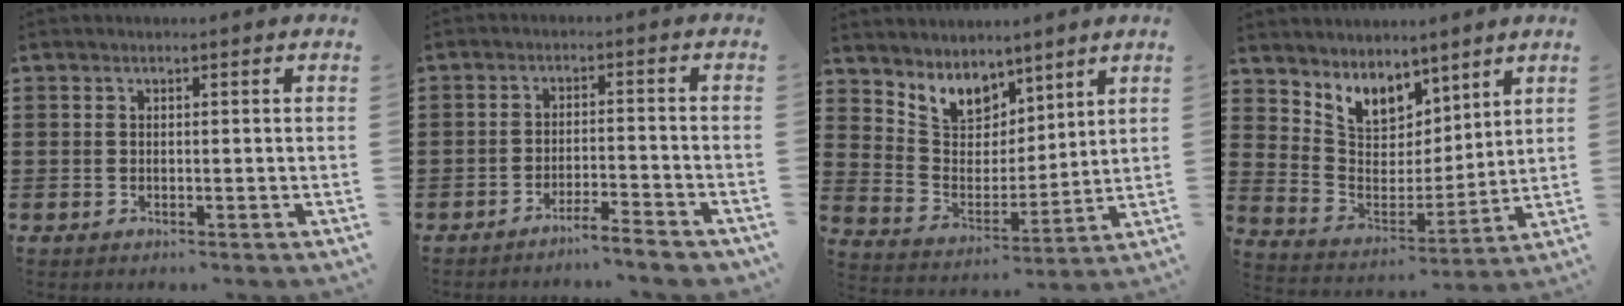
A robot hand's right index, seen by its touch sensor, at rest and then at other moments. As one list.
[{"total": 3.9, "force": [-3.7, -0.4, 1.2], "torque": [-0.022, -0.006, -0.076]}, {"total": 7.0, "force": [5.6, 4.0, 1.4], "torque": [-0.065, -0.029, 0.107]}, {"total": 7.1, "force": [5.8, 3.9, 0.8], "torque": [-0.058, -0.040, 0.110]}]